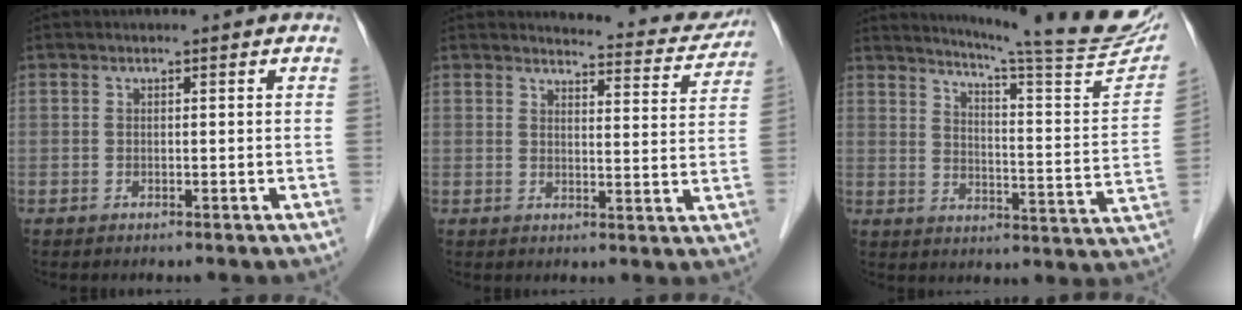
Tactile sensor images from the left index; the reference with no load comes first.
{"total": 9.6, "force": [9.5, 1.4, 0.7], "torque": [0.004, -0.033, 0.095]}
{"total": 20.8, "force": [18.6, -0.5, 9.3], "torque": [-0.142, -0.080, 0.231]}